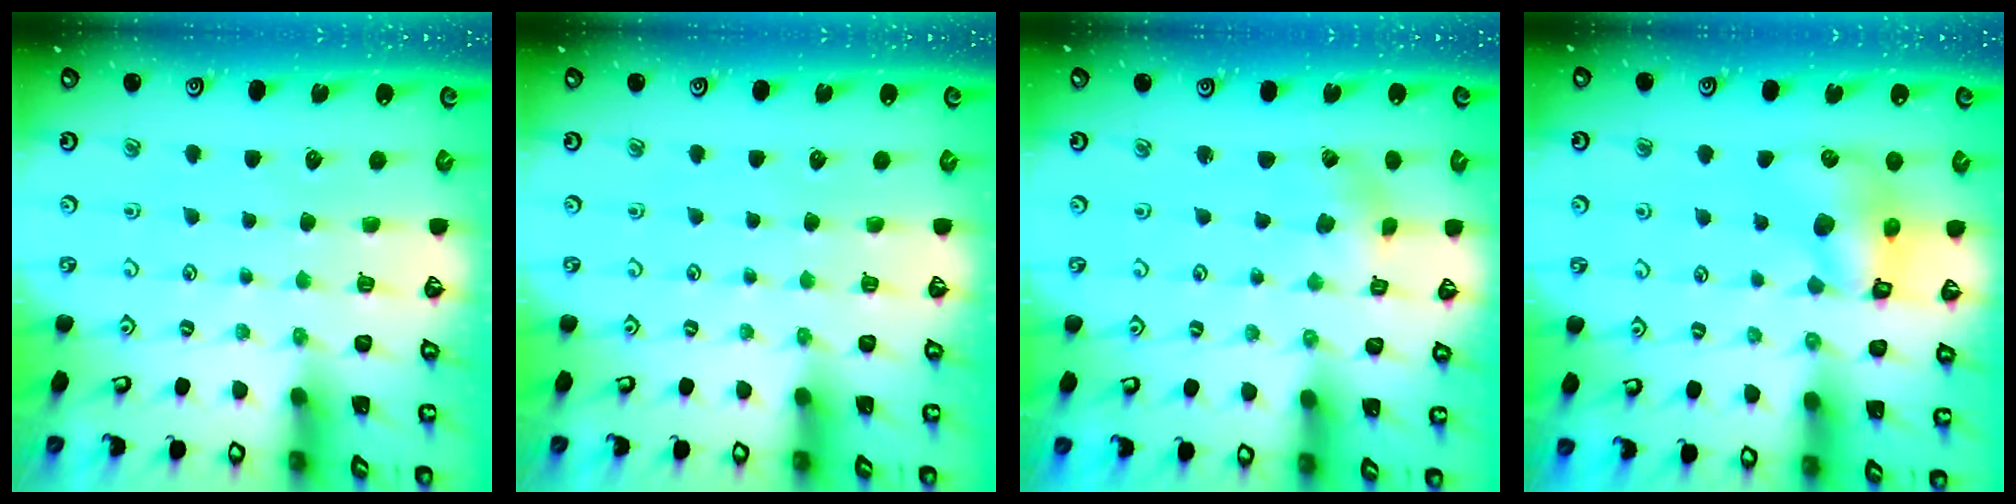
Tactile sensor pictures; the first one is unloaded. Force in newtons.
{"total": 0.0}
{"total": 1.4, "press": 1.4, "slide": 0.1}
{"total": 10.0, "press": 9.9, "slide": 1.4}